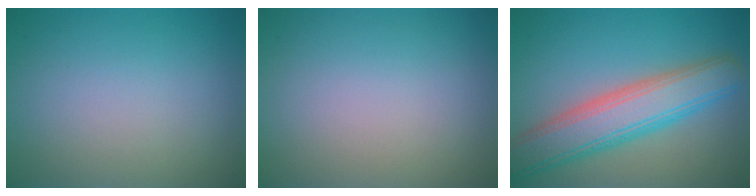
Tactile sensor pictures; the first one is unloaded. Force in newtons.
{"total": 0.0}
{"total": 7.2, "press": 7.2, "slide": 0.1}